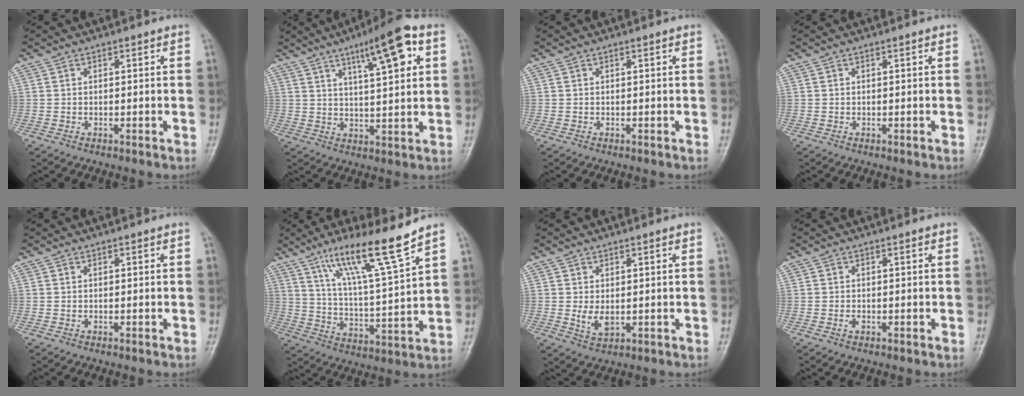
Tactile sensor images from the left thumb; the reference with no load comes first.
{"total": 12.1, "force": [5.3, 2.9, 10.4], "torque": [-0.144, -0.007, 0.079]}
{"total": 0.0}
{"total": 0.0}
{"total": 0.0}
{"total": 14.5, "force": [10.1, 0.7, 10.3], "torque": [-0.177, -0.057, 0.184]}
{"total": 3.9, "force": [0.2, 2.4, 3.0], "torque": [-0.046, -0.011, 0.010]}
{"total": 0.9, "force": [-0.3, 0.6, 0.6], "torque": [-0.006, 0.000, -0.005]}